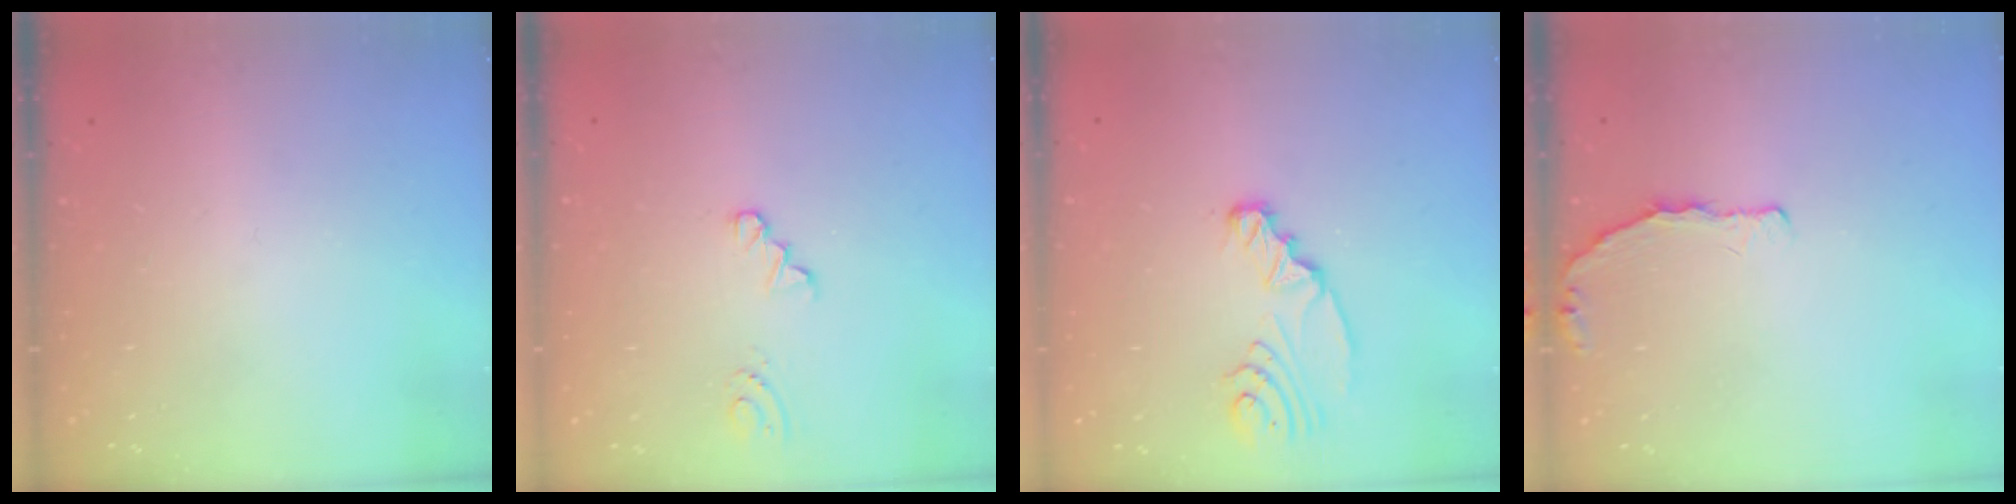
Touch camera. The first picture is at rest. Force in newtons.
{"total": 0.0}
{"total": 4.5, "press": 4.5, "slide": 0.4}
{"total": 3.6, "press": 3.2, "slide": 1.6}